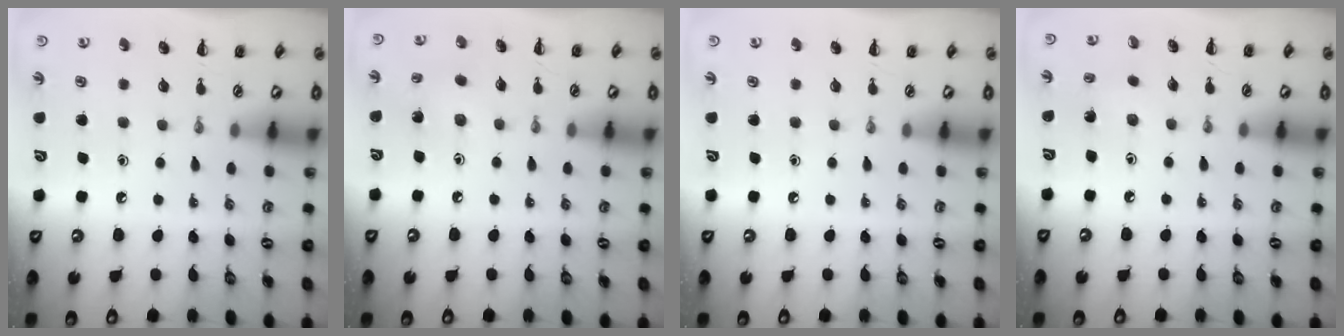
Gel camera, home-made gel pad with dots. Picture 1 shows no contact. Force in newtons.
{"total": 4.1, "press": 3.9, "slide": 1.0}
{"total": 0.0}
{"total": 2.4, "press": 2.3, "slide": 0.6}